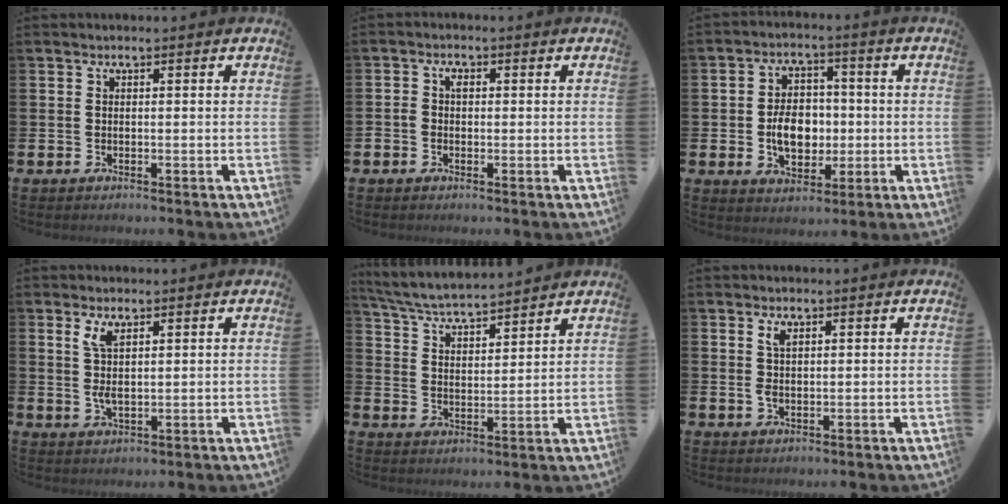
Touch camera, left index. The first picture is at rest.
{"total": 1.7, "force": [-0.3, 1.3, 1.1], "torque": [-0.015, 0.005, -0.009]}
{"total": 6.2, "force": [-0.8, 4.6, 4.1], "torque": [-0.068, 0.009, -0.021]}
{"total": 3.5, "force": [2.0, 1.3, 2.5], "torque": [-0.043, -0.005, 0.032]}
{"total": 5.3, "force": [5.2, 0.2, 0.8], "torque": [-0.044, -0.035, 0.090]}
{"total": 2.2, "force": [1.1, 1.0, 1.6], "torque": [-0.018, -0.002, 0.015]}